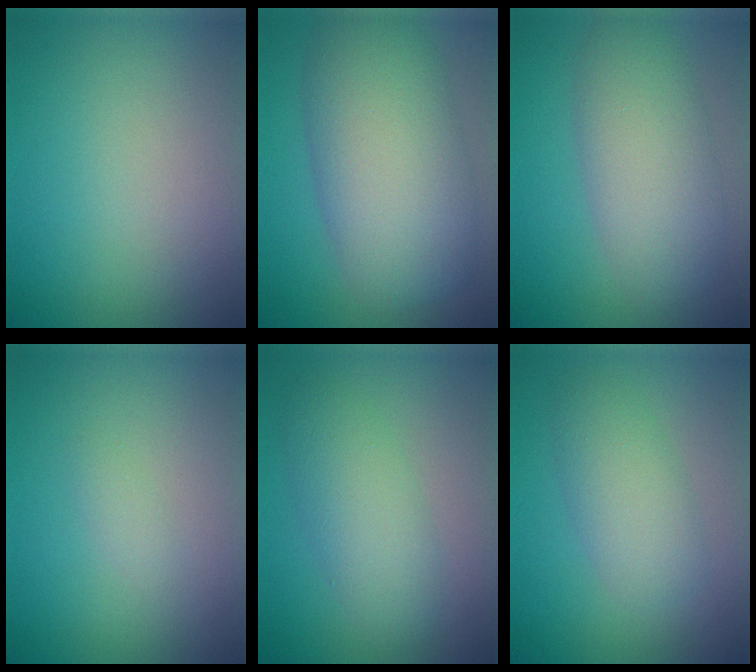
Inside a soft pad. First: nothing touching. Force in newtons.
{"total": 9.9, "press": 9.9, "slide": 0.6}
{"total": 5.8, "press": 5.8, "slide": 0.1}
{"total": 0.8, "press": 0.8, "slide": 0.1}
{"total": 4.2, "press": 4.2, "slide": 0.0}
{"total": 3.8, "press": 3.8, "slide": 0.1}